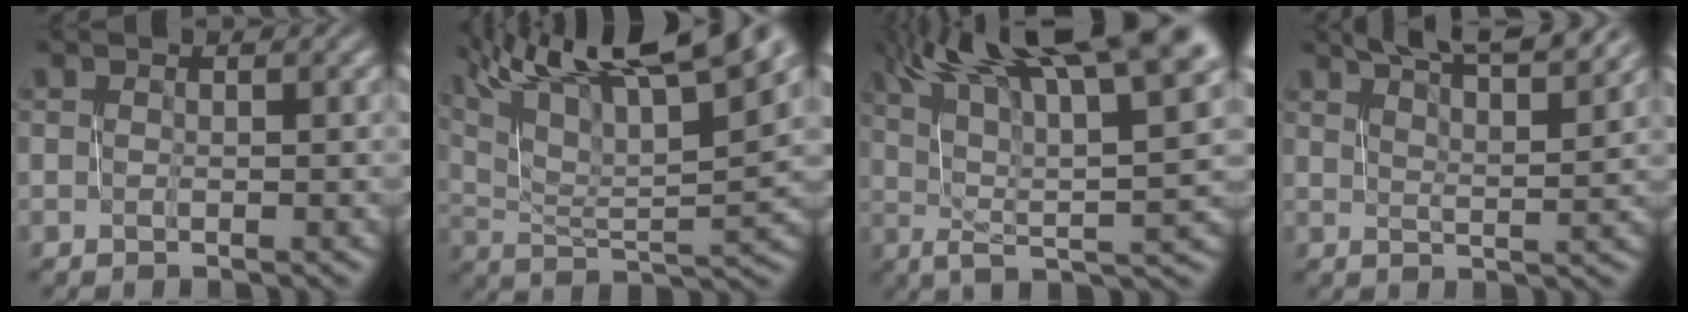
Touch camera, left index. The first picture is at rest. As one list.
[{"total": 16.1, "force": [10.9, 4.0, 11.1], "torque": [-0.207, 0.034, 0.167]}, {"total": 15.3, "force": [7.0, 4.9, 12.7], "torque": [-0.209, 0.038, 0.122]}, {"total": 9.8, "force": [7.8, 2.1, 5.6], "torque": [-0.052, 0.017, 0.081]}]